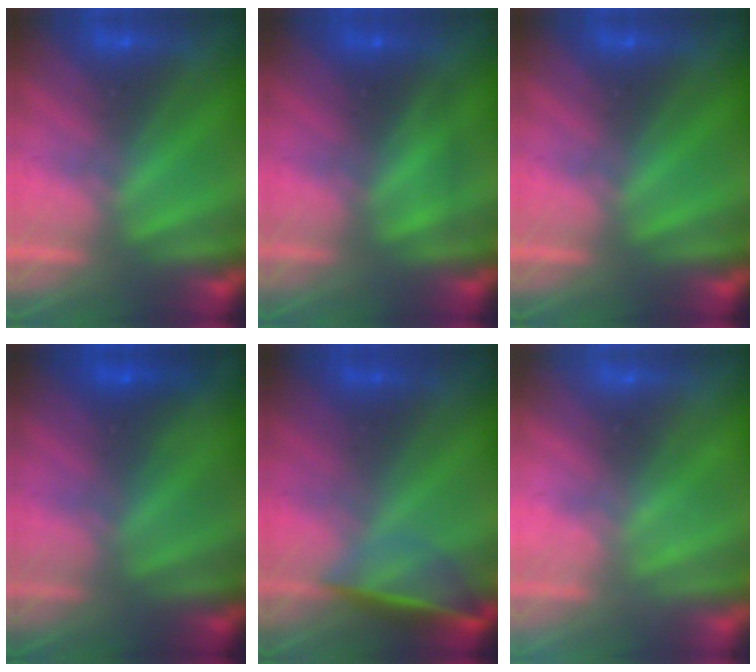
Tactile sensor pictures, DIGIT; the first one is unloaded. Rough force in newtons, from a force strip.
{"total": 1.9}
{"total": 0.0}
{"total": 1.2}
{"total": 3.7}
{"total": 2.2}